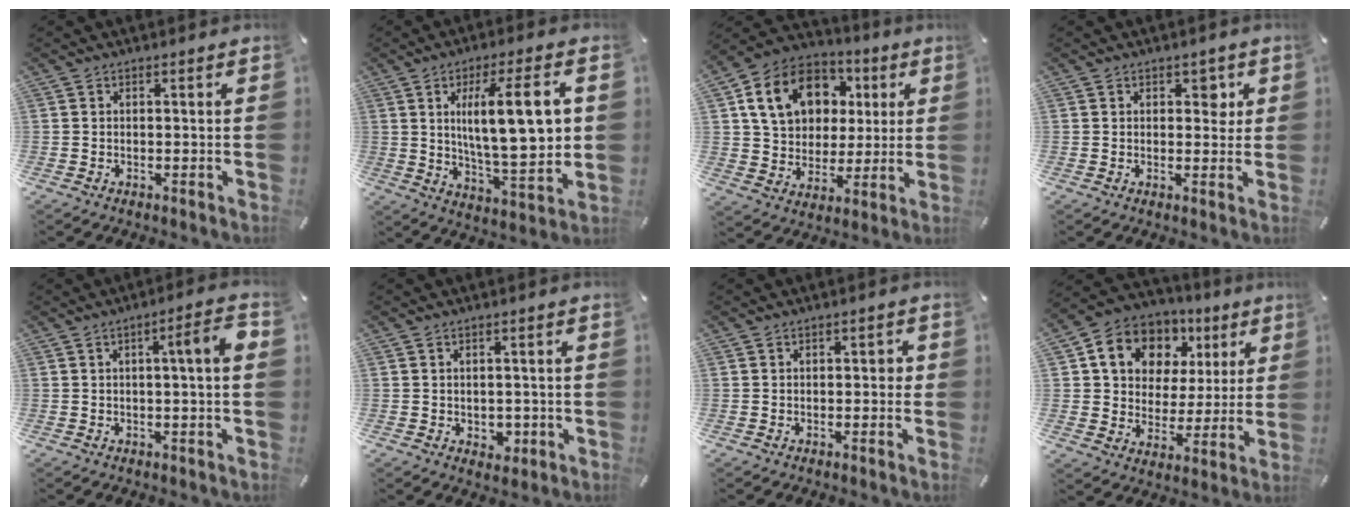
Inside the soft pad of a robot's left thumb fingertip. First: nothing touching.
{"total": 17.5, "force": [3.3, 4.9, 16.5], "torque": [-0.273, -0.015, 0.041]}
{"total": 15.5, "force": [5.0, 12.8, 7.3], "torque": [-0.142, 0.000, 0.099]}
{"total": 3.4, "force": [1.3, 2.2, 2.2], "torque": [-0.009, -0.008, 0.011]}
{"total": 7.0, "force": [1.1, 0.8, 6.9], "torque": [-0.104, -0.005, 0.009]}
{"total": 3.1, "force": [-0.8, 2.6, 1.6], "torque": [-0.019, 0.001, -0.015]}
{"total": 1.7, "force": [-0.3, 0.9, 1.4], "torque": [-0.025, 0.007, -0.008]}
{"total": 12.5, "force": [5.5, 10.3, 4.4], "torque": [-0.090, -0.017, 0.108]}